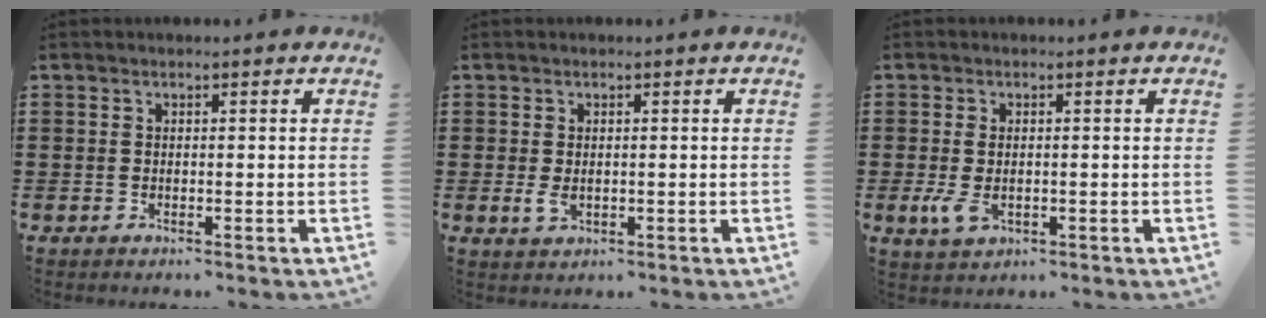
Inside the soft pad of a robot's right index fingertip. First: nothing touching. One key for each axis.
{"total": 1.9, "fx": -0.2, "fy": 1.1, "fz": 1.5, "tx": -0.030, "ty": 0.001, "tz": -0.003}
{"total": 3.5, "fx": -0.6, "fy": 2.0, "fz": 2.8, "tx": -0.075, "ty": -0.007, "tz": -0.016}